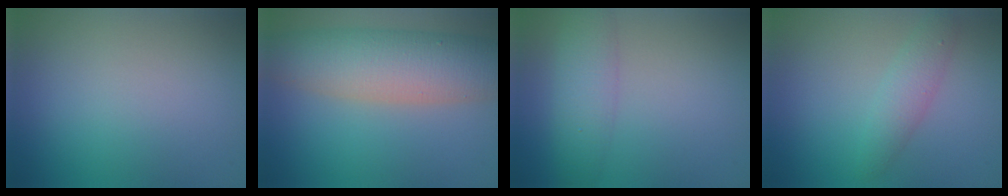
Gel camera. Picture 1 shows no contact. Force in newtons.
{"total": 8.2, "press": 8.2, "slide": 0.5}
{"total": 4.1, "press": 4.1, "slide": 0.1}
{"total": 2.4, "press": 2.4, "slide": 0.1}